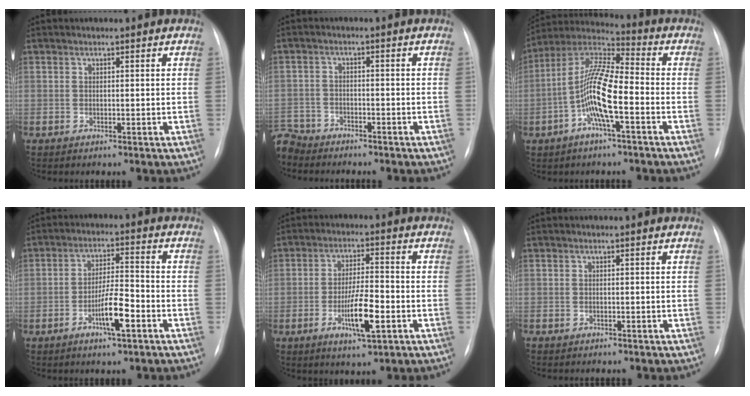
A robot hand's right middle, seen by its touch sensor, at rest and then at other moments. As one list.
[{"total": 7.7, "force": [-6.9, 3.3, 0.9], "torque": [-0.027, -0.003, -0.117]}, {"total": 11.6, "force": [-3.0, 2.0, 11.0], "torque": [-0.227, 0.013, -0.062]}, {"total": 6.5, "force": [-2.9, 0.9, 5.8], "torque": [-0.111, 0.002, -0.053]}, {"total": 7.5, "force": [-2.5, 1.3, 6.9], "torque": [-0.129, -0.006, -0.043]}, {"total": 0.0}]